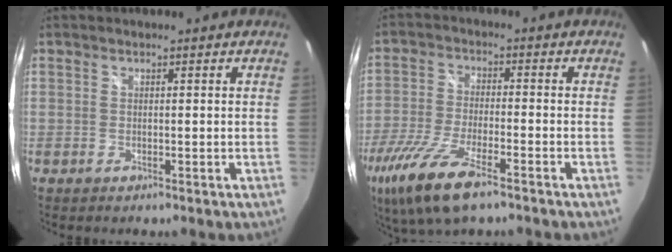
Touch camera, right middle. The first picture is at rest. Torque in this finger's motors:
{"motor_torque": [1.42, -0.72, 0.30, 0.21]}